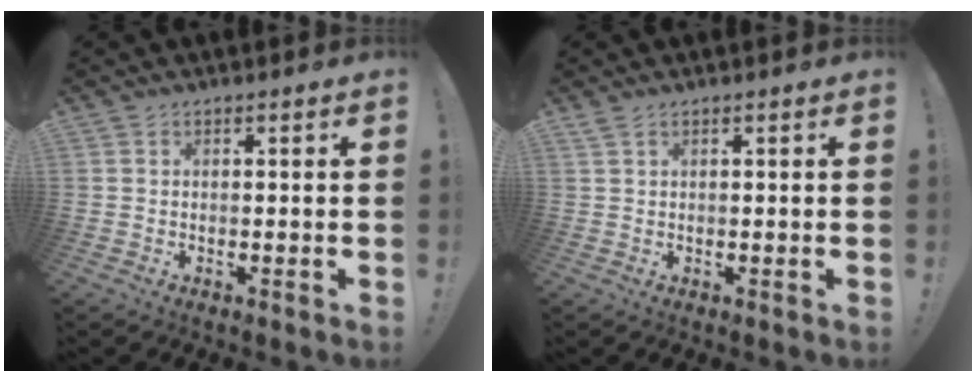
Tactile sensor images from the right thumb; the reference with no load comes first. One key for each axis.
{"total": 1.4, "fx": 0.9, "fy": 0.3, "fz": 1.0, "tx": -0.022, "ty": 0.002, "tz": 0.017}